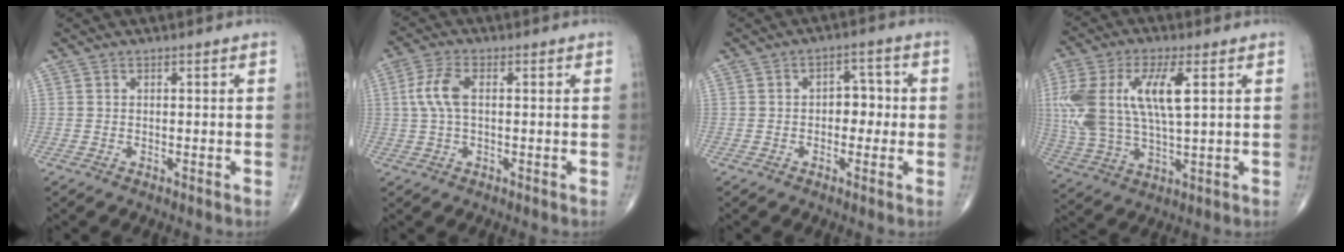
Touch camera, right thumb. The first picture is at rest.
{"total": 5.7, "force": [0.7, 2.7, 5.0], "torque": [-0.124, 0.015, 0.010]}
{"total": 4.7, "force": [-0.3, 3.3, 3.3], "torque": [-0.015, 0.013, -0.013]}
{"total": 18.1, "force": [4.1, 7.5, 16.0], "torque": [-0.352, 0.000, 0.078]}